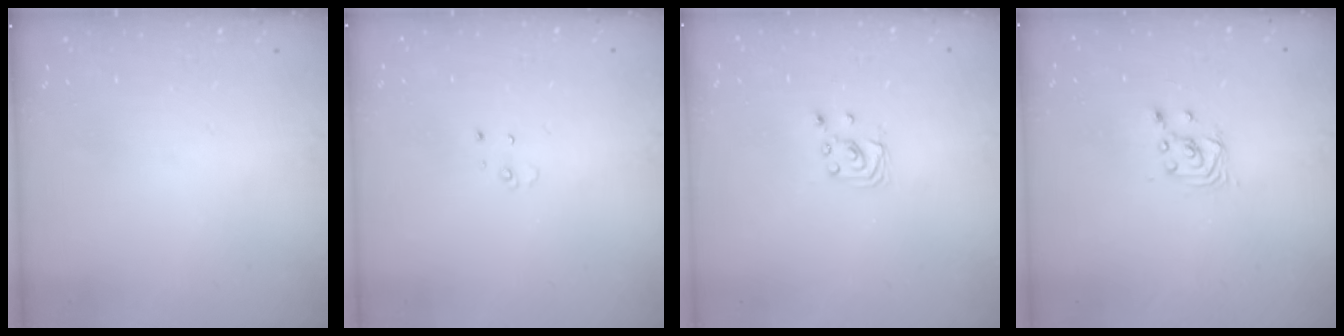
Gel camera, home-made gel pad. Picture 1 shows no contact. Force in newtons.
{"total": 2.5, "press": 2.5, "slide": 0.2}
{"total": 2.2, "press": 2.2, "slide": 0.2}
{"total": 2.5, "press": 2.5, "slide": 0.2}